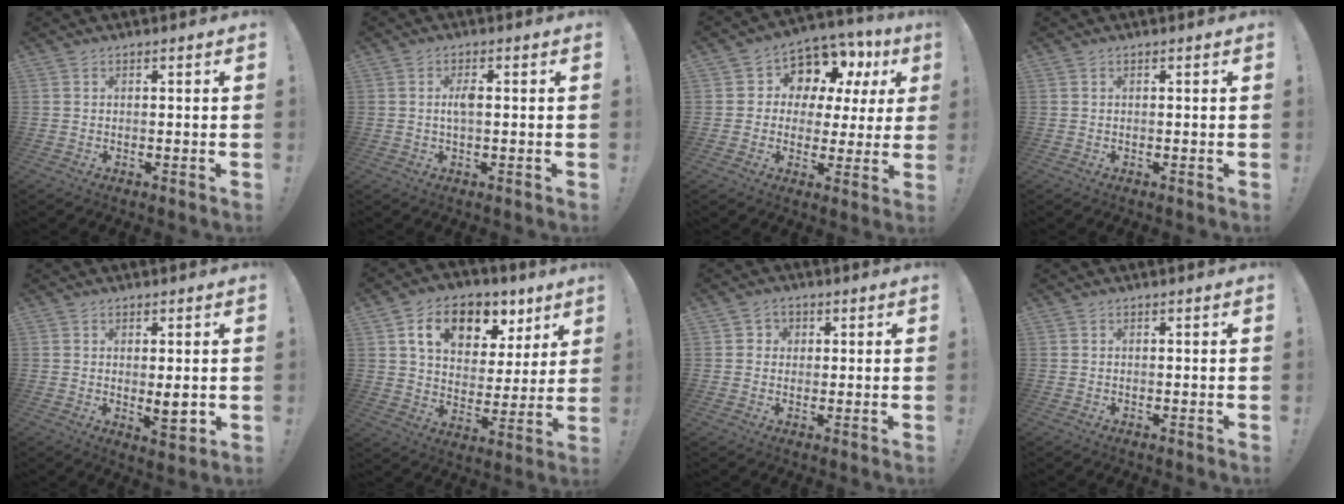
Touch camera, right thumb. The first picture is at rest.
{"total": 3.2, "force": [0.1, 1.0, 3.0], "torque": [-0.053, 0.005, -0.002]}
{"total": 8.9, "force": [4.4, 6.7, 3.8], "torque": [-0.061, -0.045, 0.083]}
{"total": 0.0}
{"total": 5.4, "force": [0.3, 1.6, 5.2], "torque": [-0.062, -0.015, 0.005]}
{"total": 14.4, "force": [7.6, 9.3, 7.9], "torque": [-0.119, -0.034, 0.135]}
{"total": 3.0, "force": [0.3, 2.9, 0.7], "torque": [-0.007, 0.002, 0.005]}
{"total": 0.0}